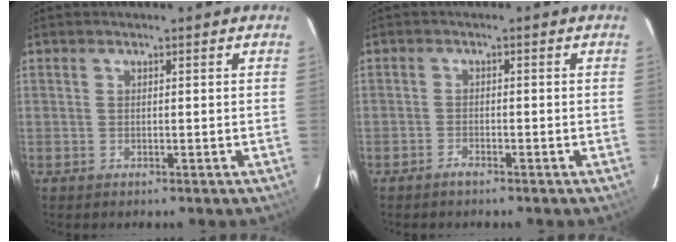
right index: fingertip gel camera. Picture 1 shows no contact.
{"total": 1.5, "force": [-1.4, 0.5, 0.5], "torque": [-0.015, 0.002, -0.028]}